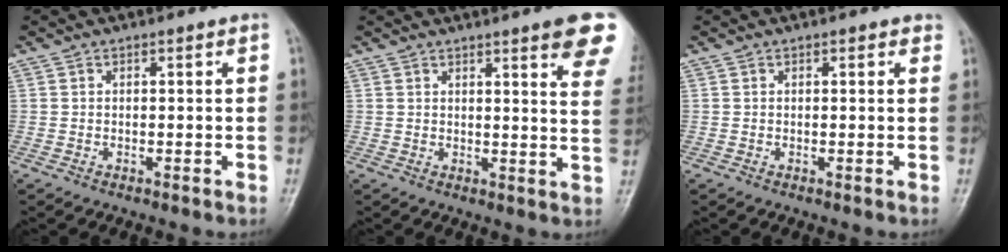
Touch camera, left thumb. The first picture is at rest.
{"total": 12.3, "force": [7.6, 2.0, 9.5], "torque": [-0.089, -0.029, 0.079]}
{"total": 1.0, "force": [0.6, 0.6, 0.6], "torque": [-0.001, -0.001, 0.003]}